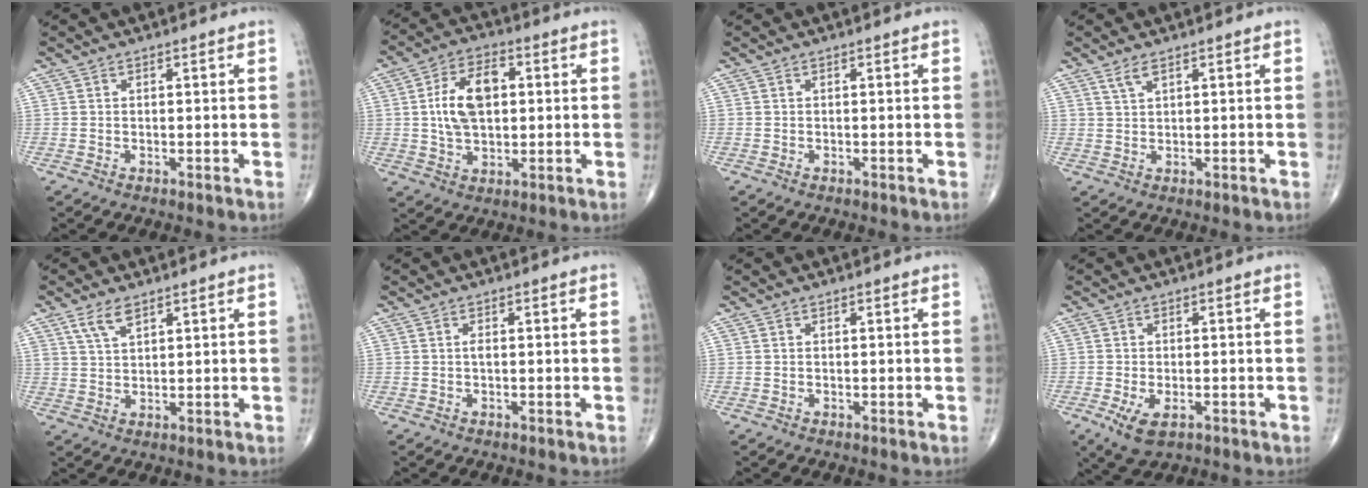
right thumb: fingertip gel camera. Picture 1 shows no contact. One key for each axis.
{"total": 11.3, "fx": 1.3, "fy": 6.8, "fz": 9.0, "tx": -0.147, "ty": 0.009, "tz": 0.021}
{"total": 0.0}
{"total": 2.3, "fx": 1.6, "fy": 0.8, "fz": 1.5, "tx": -0.034, "ty": -0.001, "tz": 0.037}
{"total": 4.5, "fx": 2.9, "fy": 2.0, "fz": 2.9, "tx": -0.053, "ty": -0.009, "tz": 0.060}
{"total": 0.9, "fx": 0.1, "fy": 0.4, "fz": 0.8, "tx": -0.017, "ty": 0.000, "tz": 0.000}
{"total": 0.0}
{"total": 5.2, "fx": -2.1, "fy": 2.6, "fz": 4.0, "tx": -0.074, "ty": -0.006, "tz": -0.028}